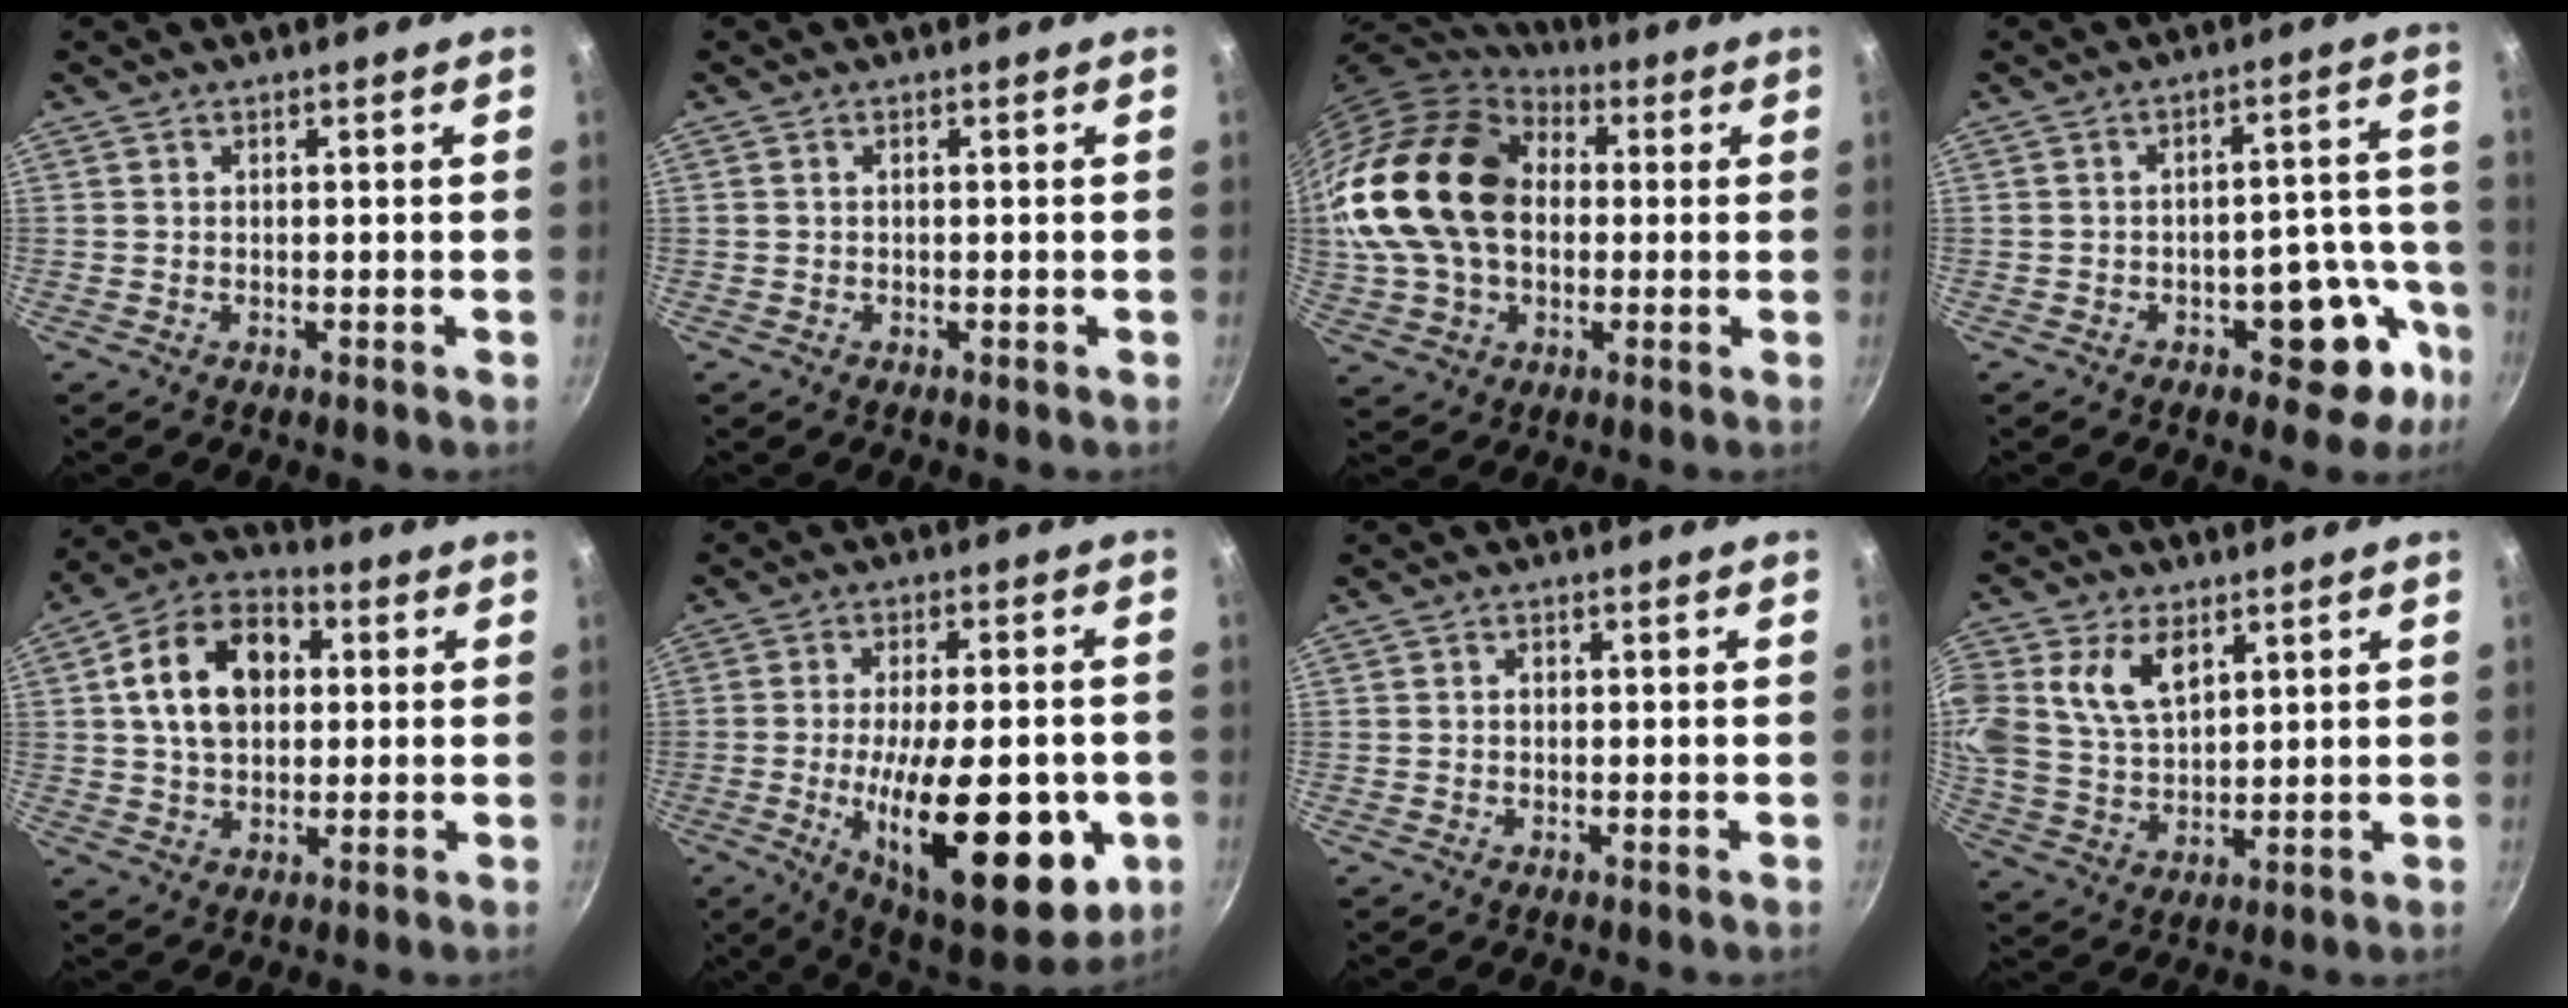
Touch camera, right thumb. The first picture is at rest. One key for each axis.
{"total": 0.0}
{"total": 25.6, "fx": 2.6, "fy": 18.0, "fz": 18.0, "tx": -0.350, "ty": 0.038, "tz": 0.046}
{"total": 10.7, "fx": -5.0, "fy": 6.1, "fz": 7.2, "tx": -0.026, "ty": 0.060, "tz": -0.054}
{"total": 14.7, "fx": 2.7, "fy": 10.4, "fz": 10.1, "tx": -0.144, "ty": 0.022, "tz": 0.030}
{"total": 24.7, "fx": -5.9, "fy": 9.9, "fz": 21.8, "tx": -0.299, "ty": 0.001, "tz": -0.076}
{"total": 0.9, "fx": 0.0, "fy": 0.8, "fz": 0.5, "tx": -0.007, "ty": 0.005, "tz": 0.000}
{"total": 12.3, "fx": 4.8, "fy": 8.0, "fz": 8.1, "tx": -0.151, "ty": -0.016, "tz": 0.093}